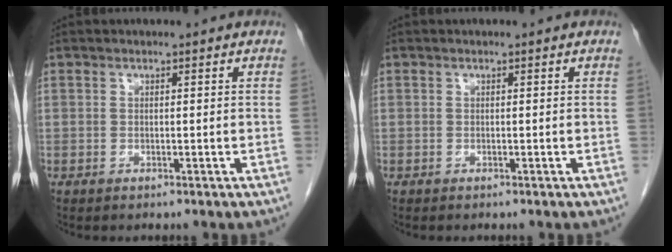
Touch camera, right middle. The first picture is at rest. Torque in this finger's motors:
{"motor_torque": [-0.50, -0.06, -0.05, 0.00]}